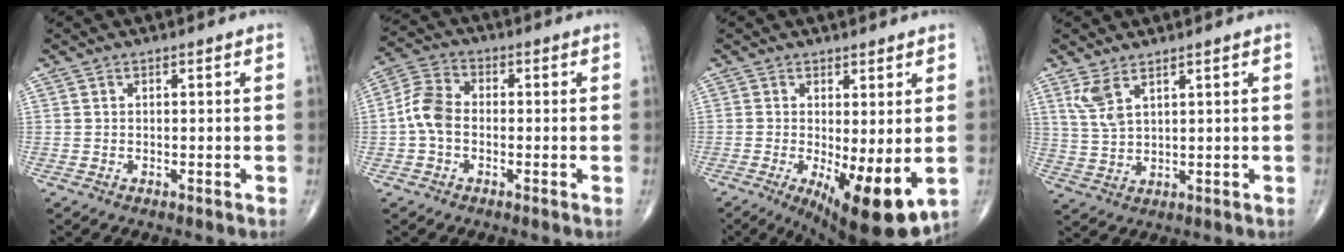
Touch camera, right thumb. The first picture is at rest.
{"total": 6.8, "force": [-0.9, 4.7, 4.8], "torque": [-0.094, 0.021, -0.030]}
{"total": 12.1, "force": [-2.5, 3.8, 11.2], "torque": [-0.164, -0.027, -0.025]}
{"total": 5.0, "force": [3.0, 1.7, 3.7], "torque": [-0.082, -0.013, 0.072]}